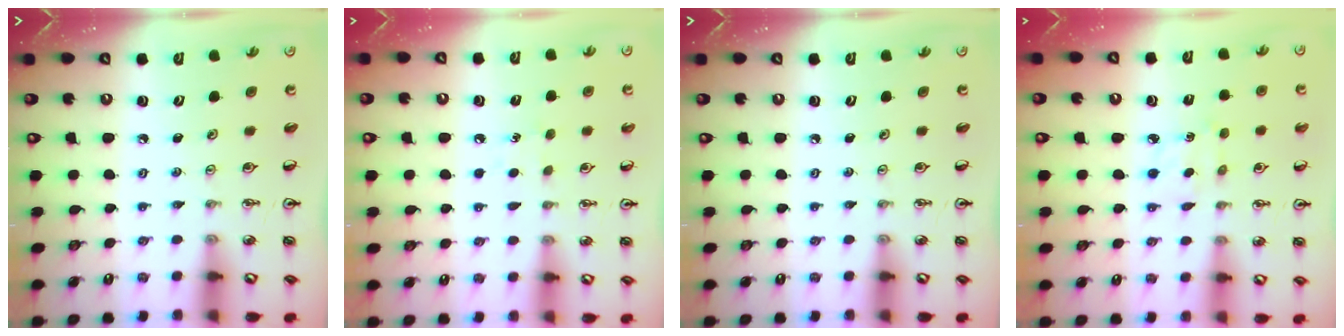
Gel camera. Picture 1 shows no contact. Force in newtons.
{"total": 5.2, "press": 5.1, "slide": 0.7}
{"total": 0.0}
{"total": 4.7, "press": 4.7, "slide": 0.3}